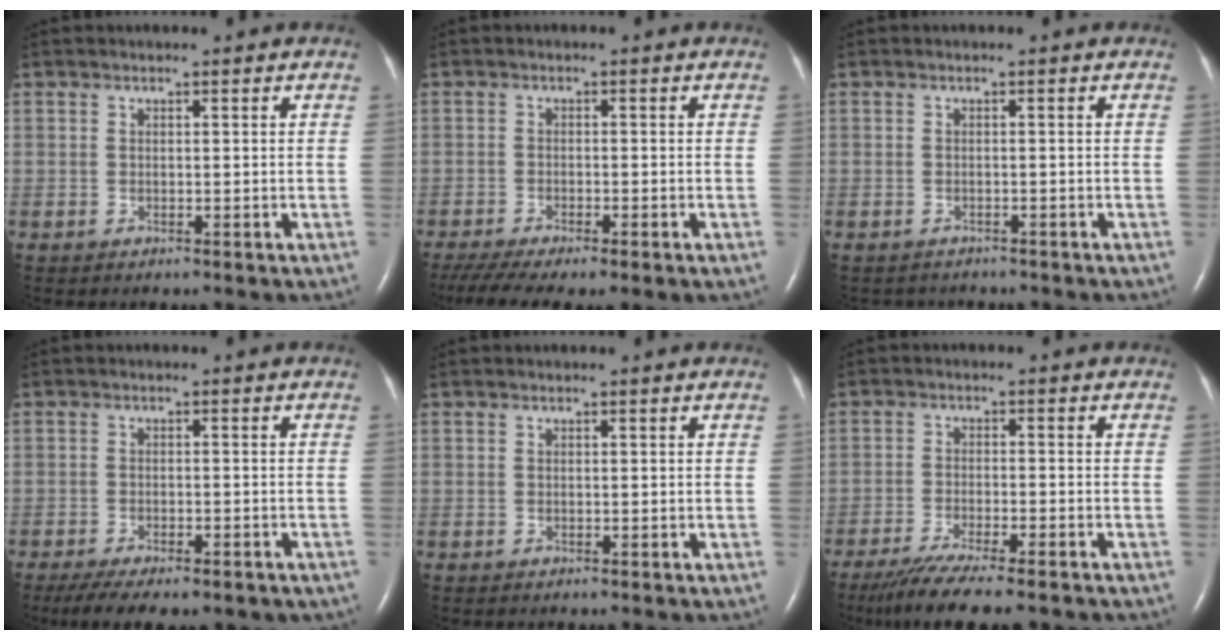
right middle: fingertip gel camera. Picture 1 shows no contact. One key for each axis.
{"total": 9.5, "fx": -7.1, "fy": 1.8, "fz": 6.1, "tx": -0.108, "ty": -0.013, "tz": -0.113}
{"total": 2.6, "fx": -2.4, "fy": 1.0, "fz": 0.2, "tx": -0.008, "ty": -0.004, "tz": -0.029}
{"total": 12.2, "fx": -8.8, "fy": 4.6, "fz": 7.0, "tx": -0.122, "ty": -0.009, "tz": -0.119}
{"total": 0.0}
{"total": 10.9, "fx": -8.9, "fy": 0.8, "fz": 6.2, "tx": -0.101, "ty": -0.027, "tz": -0.139}